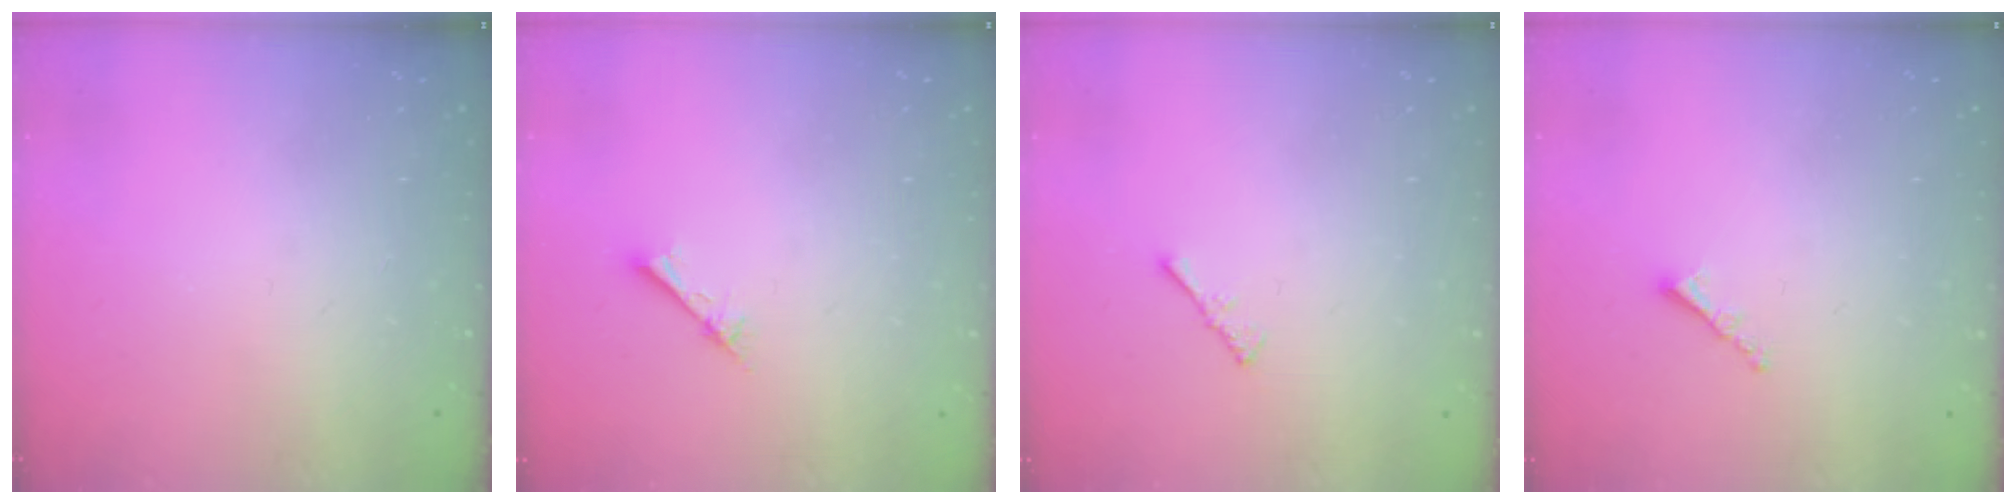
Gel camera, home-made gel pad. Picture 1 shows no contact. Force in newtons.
{"total": 2.3, "press": 2.3, "slide": 0.3}
{"total": 1.5, "press": 1.4, "slide": 0.4}
{"total": 1.2, "press": 1.1, "slide": 0.5}